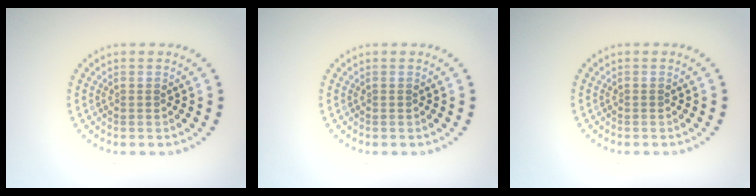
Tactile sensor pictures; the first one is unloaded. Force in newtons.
{"total": 0.0}
{"total": 0.0}